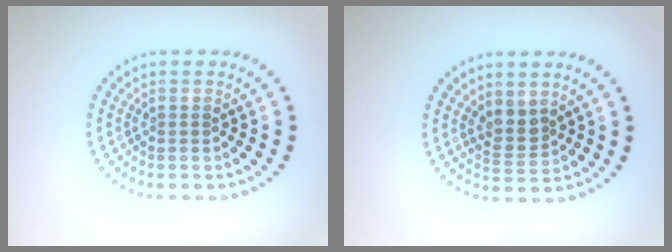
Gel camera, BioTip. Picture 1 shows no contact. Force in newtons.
{"total": 2.2, "press": 1.8, "slide": 1.3}